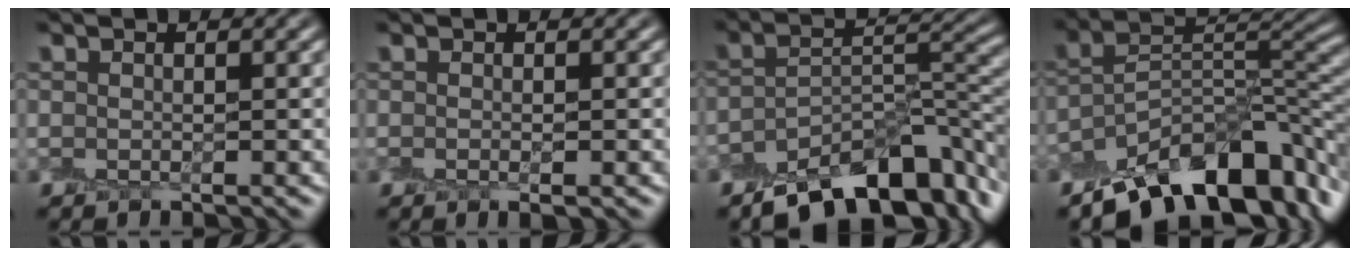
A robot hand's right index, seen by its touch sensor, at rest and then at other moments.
{"total": 1.3, "force": [-0.2, 0.2, 1.2], "torque": [-0.019, -0.006, -0.004]}
{"total": 9.3, "force": [-6.0, 3.7, 6.1], "torque": [-0.083, -0.002, -0.103]}
{"total": 11.5, "force": [-7.7, 4.7, 7.2], "torque": [-0.103, 0.009, -0.146]}